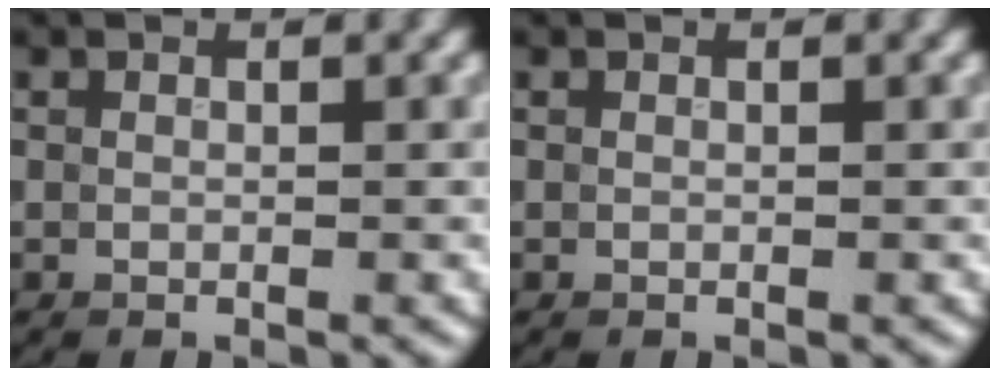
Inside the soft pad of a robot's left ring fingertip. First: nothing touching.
{"total": 0.0}